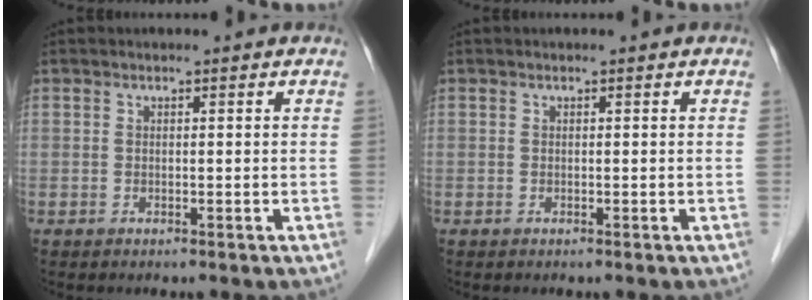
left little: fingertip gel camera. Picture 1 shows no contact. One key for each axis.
{"total": 0.0}